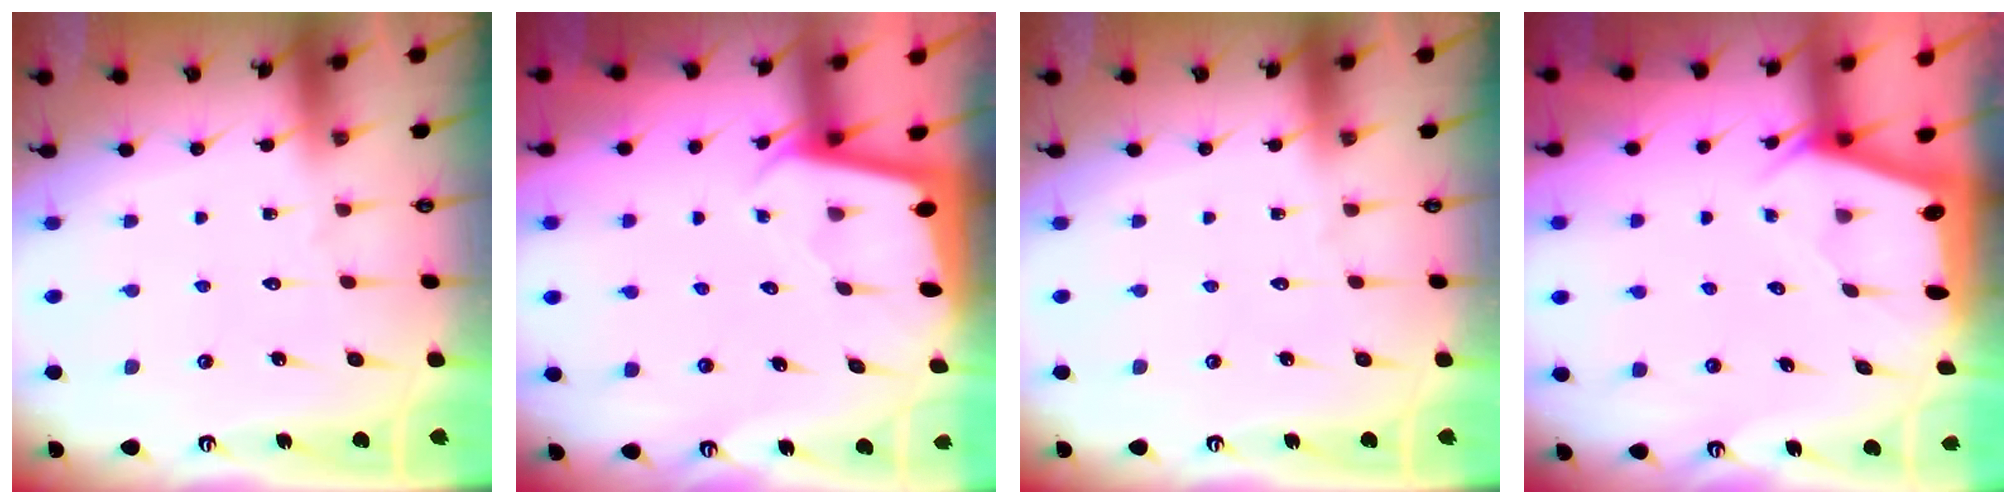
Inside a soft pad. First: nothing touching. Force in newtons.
{"total": 2.0, "press": 2.0, "slide": 0.1}
{"total": 0.0}
{"total": 1.9, "press": 1.8, "slide": 0.3}